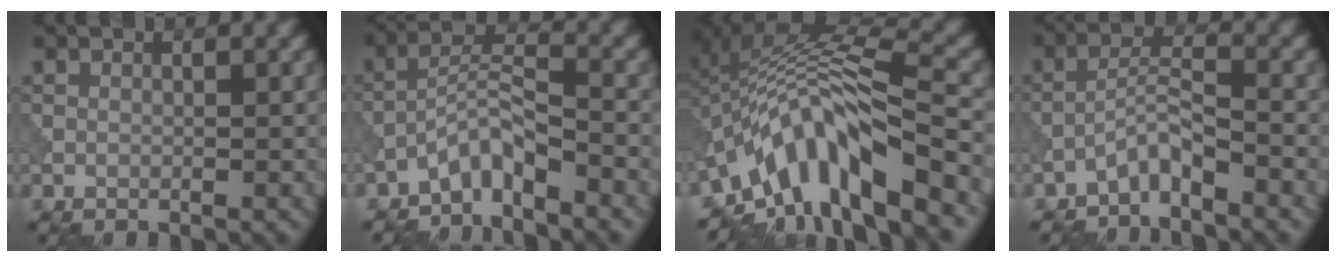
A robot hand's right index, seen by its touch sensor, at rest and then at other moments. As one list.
[{"total": 3.8, "force": [-3.1, 0.7, 2.1], "torque": [-0.037, 0.015, -0.068]}, {"total": 11.4, "force": [-6.0, 3.4, 9.0], "torque": [-0.145, 0.019, -0.111]}, {"total": 3.0, "force": [-2.5, 0.4, 1.7], "torque": [-0.033, 0.013, -0.054]}]